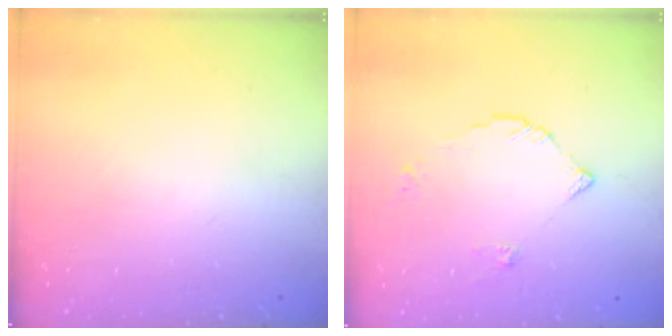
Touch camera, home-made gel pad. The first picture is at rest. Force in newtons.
{"total": 3.0, "press": 3.0, "slide": 0.3}